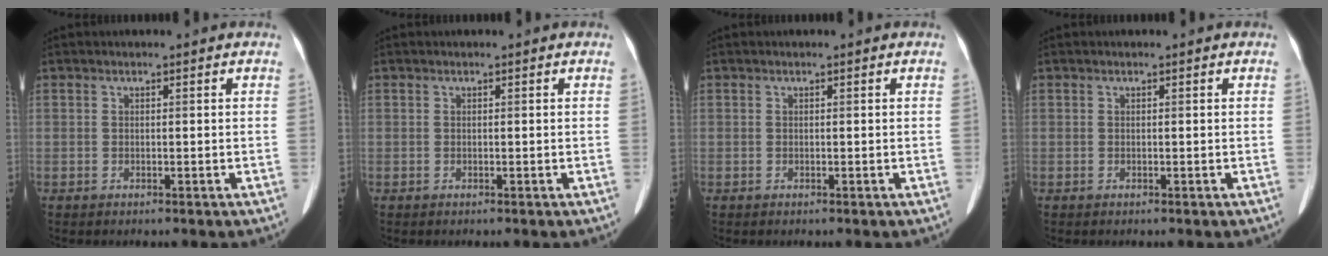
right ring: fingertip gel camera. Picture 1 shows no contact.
{"total": 0.0}
{"total": 0.0}
{"total": 0.0}